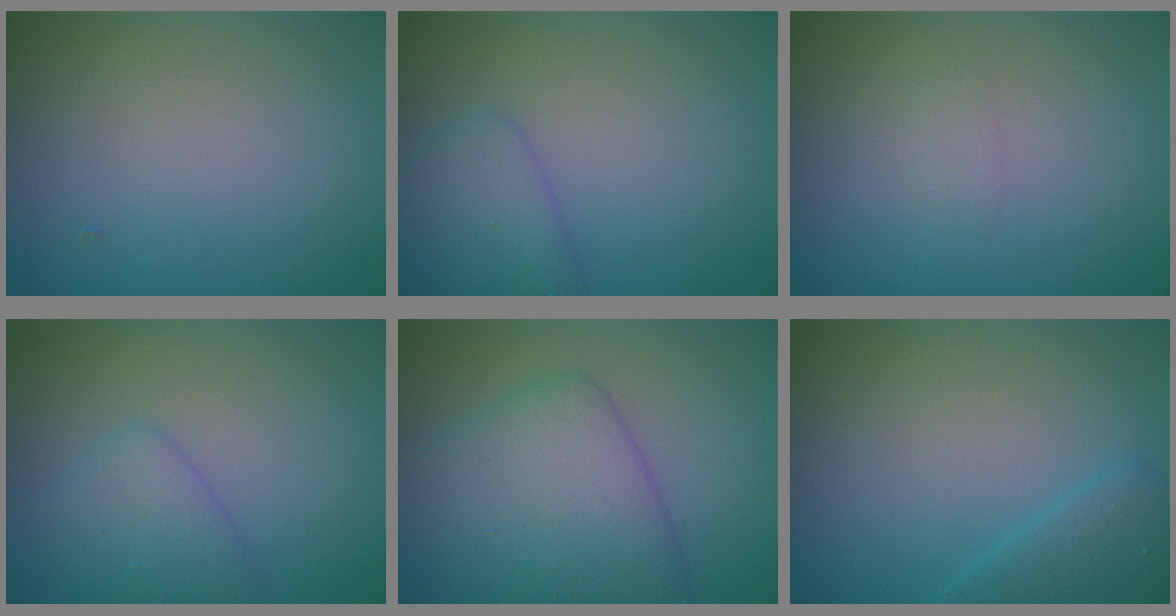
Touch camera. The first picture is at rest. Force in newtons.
{"total": 2.6, "press": 2.5, "slide": 0.2}
{"total": 0.6, "press": 0.6, "slide": 0.1}
{"total": 2.6, "press": 2.6, "slide": 0.1}
{"total": 6.4, "press": 6.3, "slide": 0.2}
{"total": 2.9, "press": 2.9, "slide": 0.2}